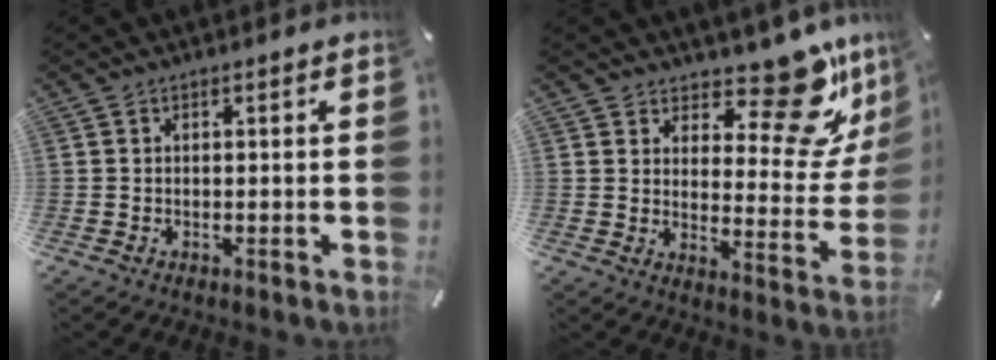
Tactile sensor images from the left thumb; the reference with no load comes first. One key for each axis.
{"total": 17.2, "fx": 13.7, "fy": 5.8, "fz": 8.5, "tx": -0.106, "ty": -0.125, "tz": 0.228}